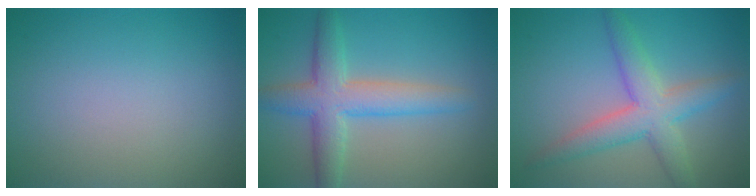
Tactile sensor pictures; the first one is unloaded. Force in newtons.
{"total": 5.3, "press": 5.3, "slide": 0.2}
{"total": 5.0, "press": 5.0, "slide": 0.3}